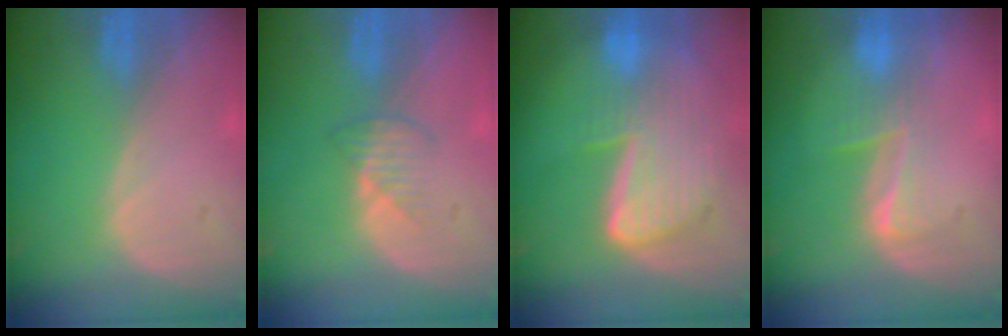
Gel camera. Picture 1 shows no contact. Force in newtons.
{"total": 2.5, "press": 2.5, "slide": 0.3}
{"total": 9.1, "press": 8.0, "slide": 4.5}
{"total": 4.0, "press": 3.7, "slide": 1.6}